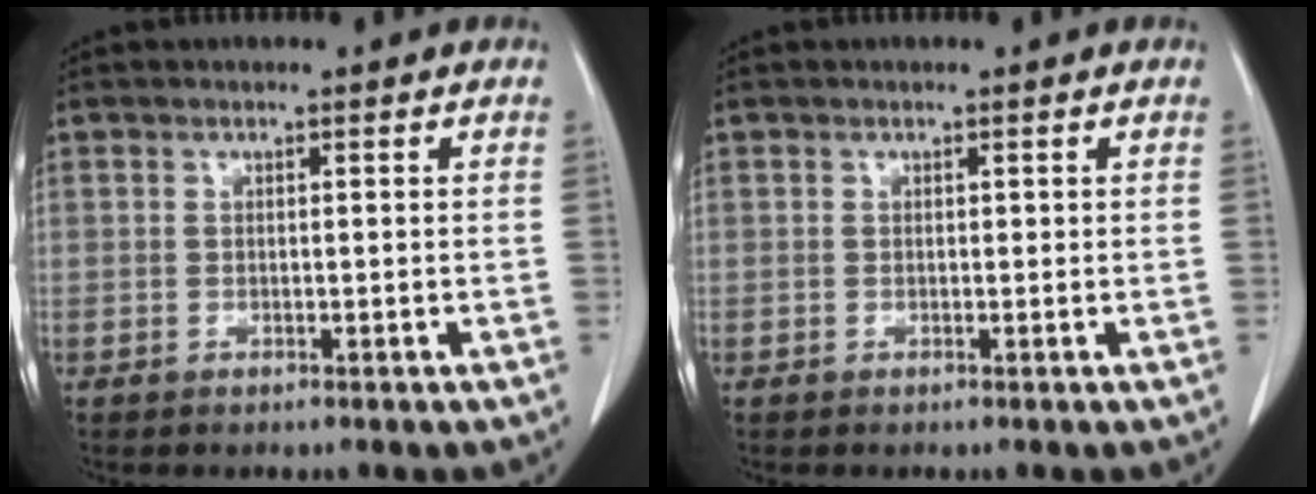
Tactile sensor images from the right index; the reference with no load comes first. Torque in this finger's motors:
{"motor_torque": [0.12, -0.06, 0.00, 0.01]}